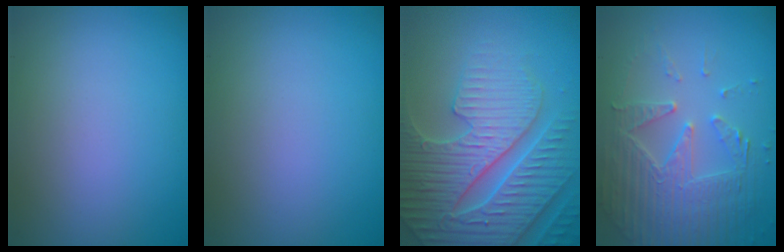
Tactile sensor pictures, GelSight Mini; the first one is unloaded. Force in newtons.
{"total": 0.0}
{"total": 7.6, "press": 7.4, "slide": 1.8}
{"total": 4.9, "press": 4.4, "slide": 2.3}